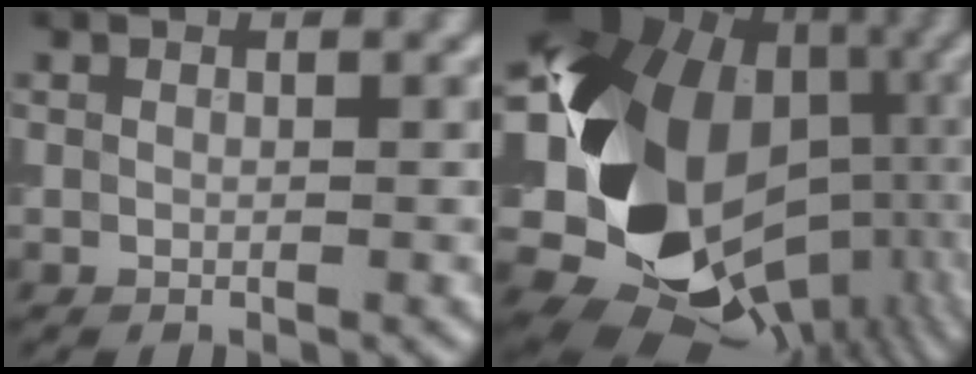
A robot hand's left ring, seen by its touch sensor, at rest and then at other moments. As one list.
[{"total": 19.1, "force": [-1.4, 15.6, 10.9], "torque": [-0.207, -0.046, 0.011]}]